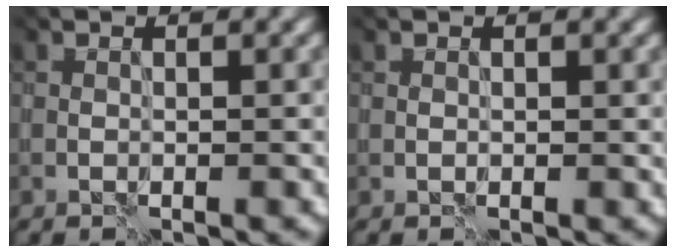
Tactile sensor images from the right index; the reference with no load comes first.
{"total": 0.0}